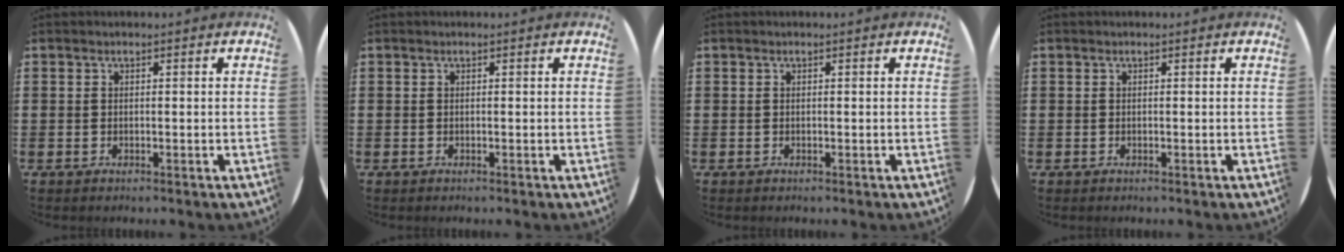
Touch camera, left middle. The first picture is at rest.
{"total": 0.0}
{"total": 0.0}
{"total": 0.0}